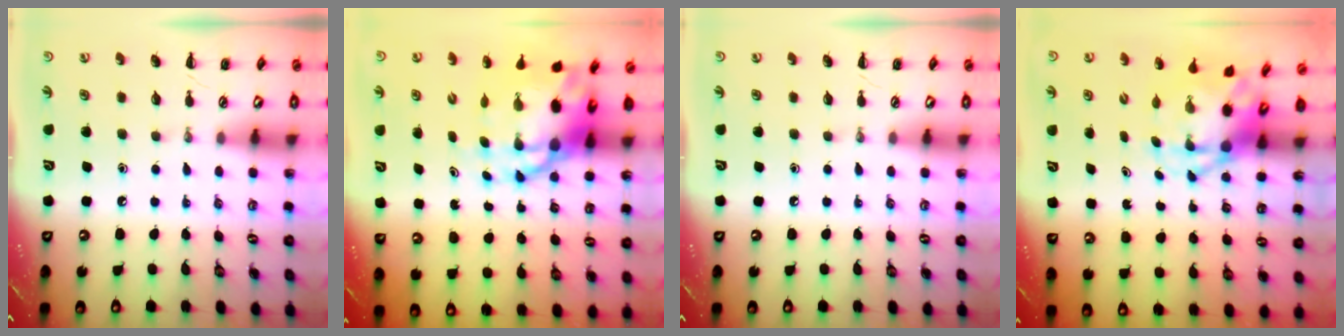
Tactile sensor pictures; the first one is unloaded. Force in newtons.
{"total": 12.1, "press": 11.6, "slide": 3.3}
{"total": 0.0}
{"total": 4.5, "press": 4.3, "slide": 1.2}